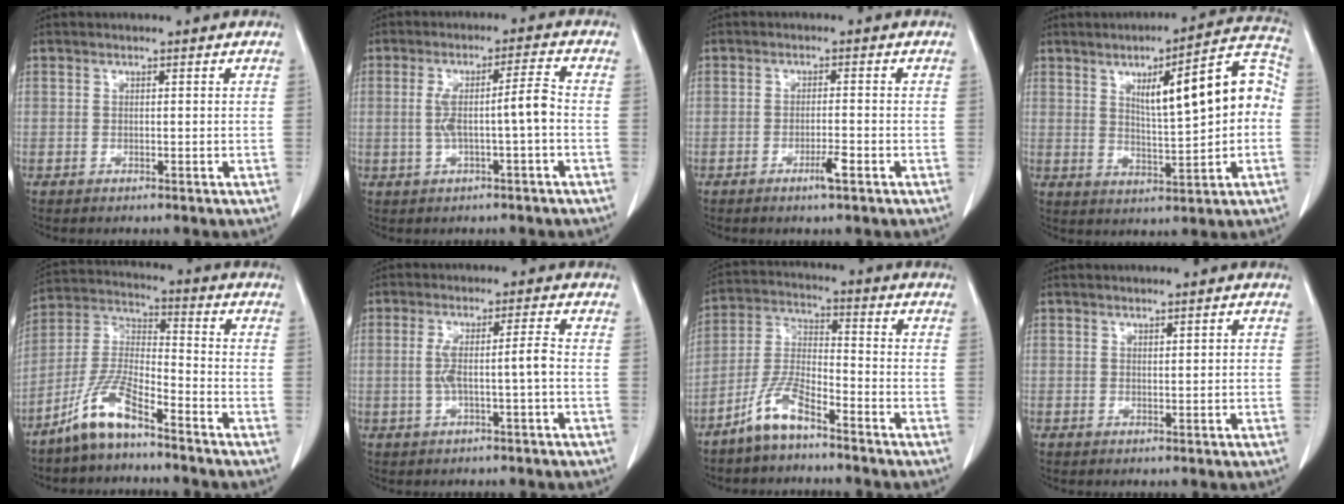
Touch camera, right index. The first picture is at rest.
{"total": 6.3, "force": [-0.8, 0.1, 6.2], "torque": [-0.116, 0.020, -0.009]}
{"total": 2.8, "force": [-1.5, 0.0, 2.4], "torque": [-0.041, -0.004, -0.027]}
{"total": 13.7, "force": [1.8, 2.6, 13.3], "torque": [-0.182, 0.034, 0.028]}
{"total": 9.4, "force": [-6.9, 1.8, 6.1], "torque": [-0.141, 0.000, -0.140]}
{"total": 4.9, "force": [-0.8, -0.2, 4.8], "torque": [-0.097, 0.015, -0.010]}
{"total": 7.7, "force": [-5.7, 1.7, 4.9], "torque": [-0.115, -0.006, -0.117]}
{"total": 0.8, "force": [0.2, 0.2, 0.8], "torque": [-0.013, 0.001, 0.005]}